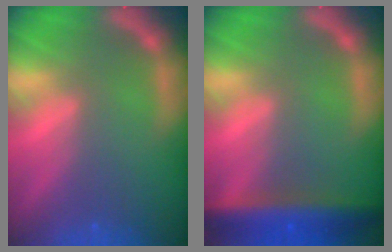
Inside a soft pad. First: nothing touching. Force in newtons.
{"total": 6.4}